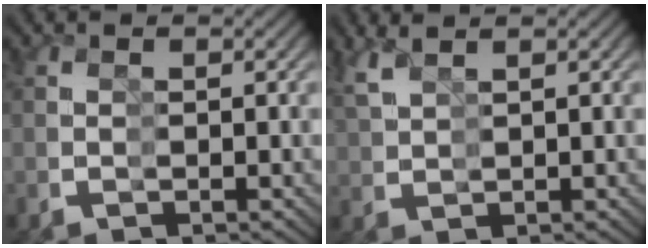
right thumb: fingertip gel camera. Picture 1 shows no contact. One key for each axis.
{"total": 2.5, "fx": 2.2, "fy": -0.9, "fz": -0.9, "tx": 0.013, "ty": 0.017, "tz": 0.040}